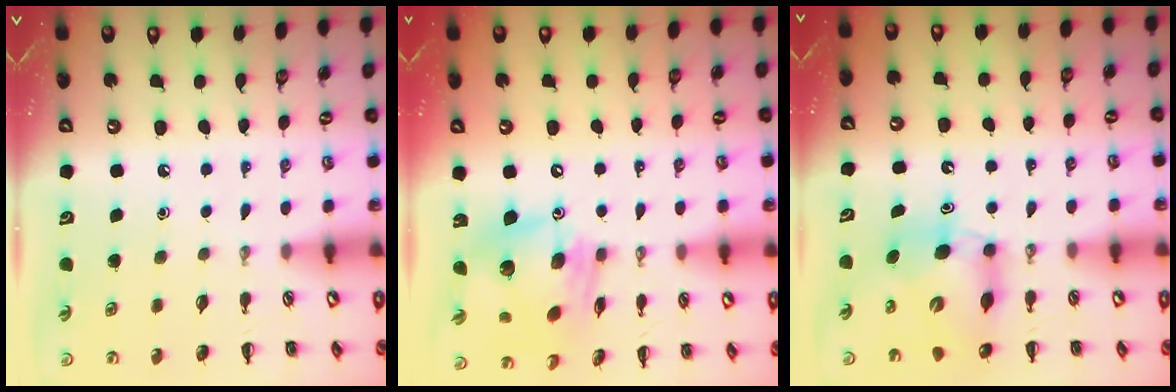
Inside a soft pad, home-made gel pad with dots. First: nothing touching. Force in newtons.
{"total": 14.7, "press": 14.3, "slide": 3.6}
{"total": 6.8, "press": 6.6, "slide": 1.7}